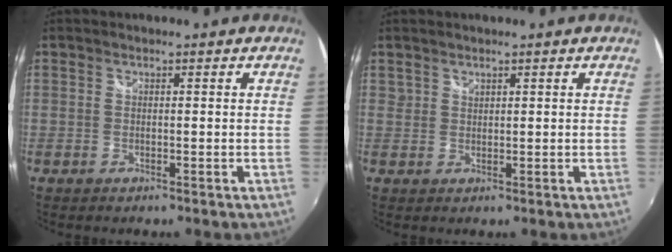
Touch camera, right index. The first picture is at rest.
{"total": 1.2, "force": [1.0, 0.5, 0.1], "torque": [0.002, 0.002, 0.020]}